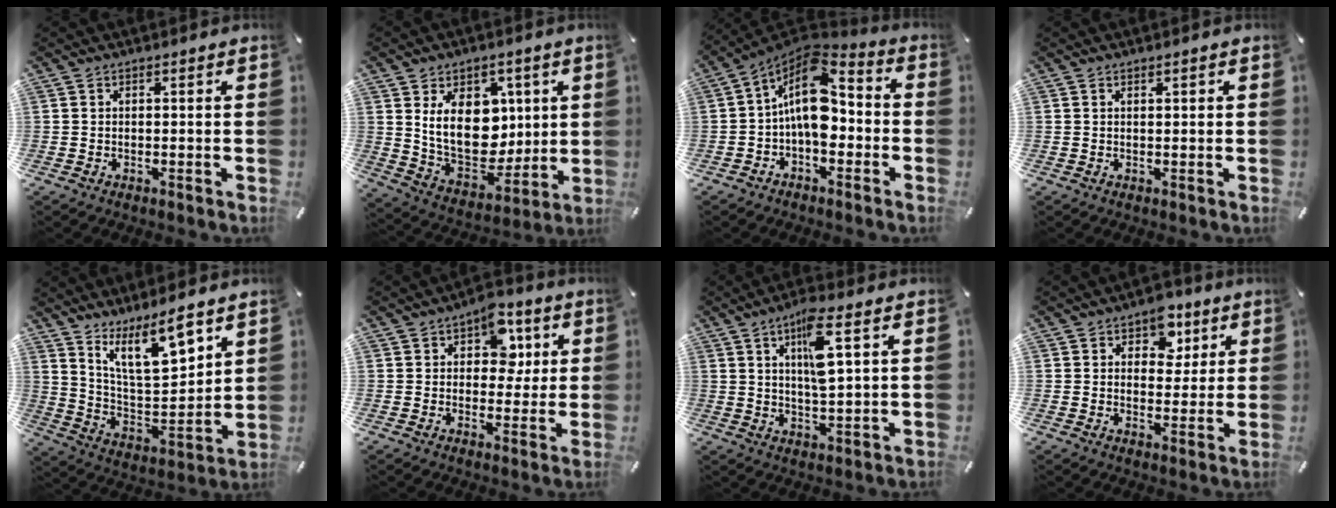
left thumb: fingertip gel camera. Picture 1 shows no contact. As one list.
[{"total": 16.7, "force": [4.0, 12.1, 10.8], "torque": [-0.191, -0.017, 0.079]}, {"total": 14.2, "force": [-0.6, 8.3, 11.5], "torque": [-0.223, -0.012, -0.016]}, {"total": 0.6, "force": [0.3, 0.2, 0.4], "torque": [-0.008, 0.000, 0.006]}, {"total": 13.8, "force": [10.2, 5.0, 7.8], "torque": [-0.132, -0.062, 0.182]}, {"total": 9.2, "force": [2.9, 6.7, 5.7], "torque": [-0.061, -0.004, 0.045]}, {"total": 10.2, "force": [3.9, 2.6, 9.1], "torque": [-0.150, -0.009, 0.058]}, {"total": 8.2, "force": [4.0, 6.2, 3.6], "torque": [-0.027, -0.020, 0.064]}]